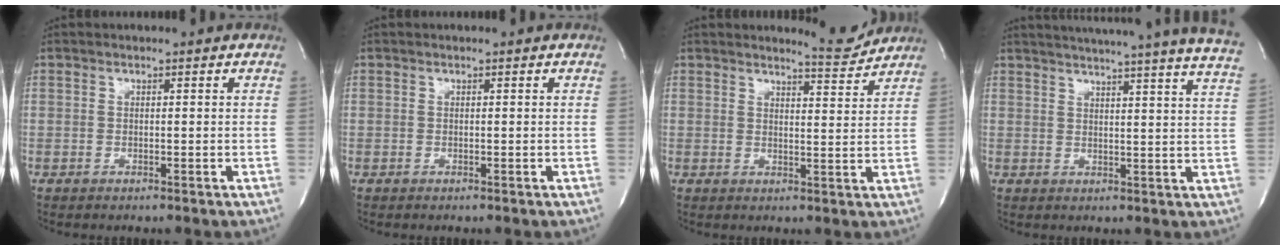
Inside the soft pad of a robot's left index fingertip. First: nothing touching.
{"total": 0.0}
{"total": 4.1, "force": [4.1, -0.2, -0.2], "torque": [-0.007, -0.027, 0.051]}
{"total": 25.4, "force": [23.0, -0.8, 10.8], "torque": [-0.168, -0.063, 0.270]}